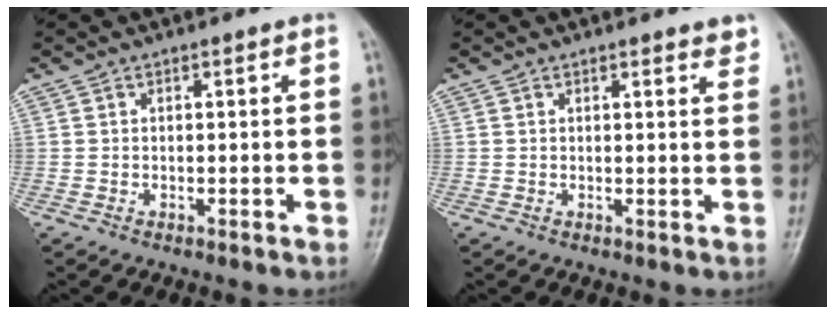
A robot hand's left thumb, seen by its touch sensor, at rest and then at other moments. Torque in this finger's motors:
{"motor_torque": [0.22, -0.13, -0.07, -0.14, 0.01]}